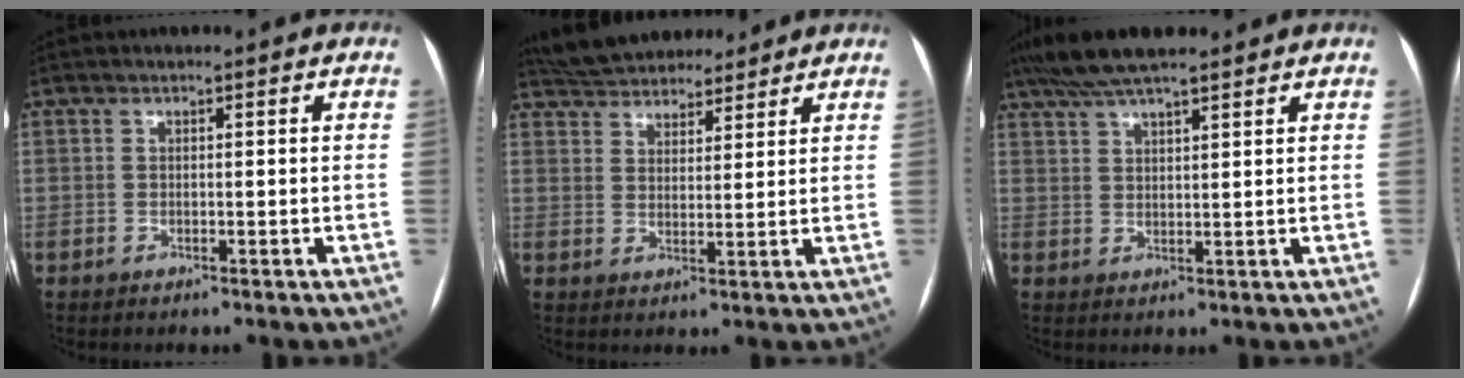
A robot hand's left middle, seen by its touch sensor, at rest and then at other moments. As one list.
[{"total": 12.4, "force": [11.2, 4.0, 3.5], "torque": [-0.055, 0.030, 0.177]}, {"total": 9.7, "force": [7.8, 1.6, 5.6], "torque": [-0.093, 0.039, 0.133]}]